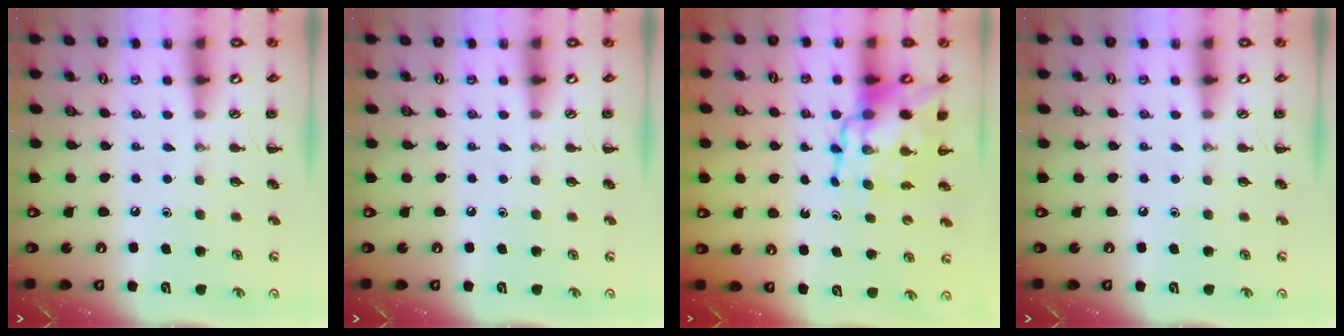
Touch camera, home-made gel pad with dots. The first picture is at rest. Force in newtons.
{"total": 0.0}
{"total": 12.5, "press": 12.0, "slide": 3.5}
{"total": 0.0}